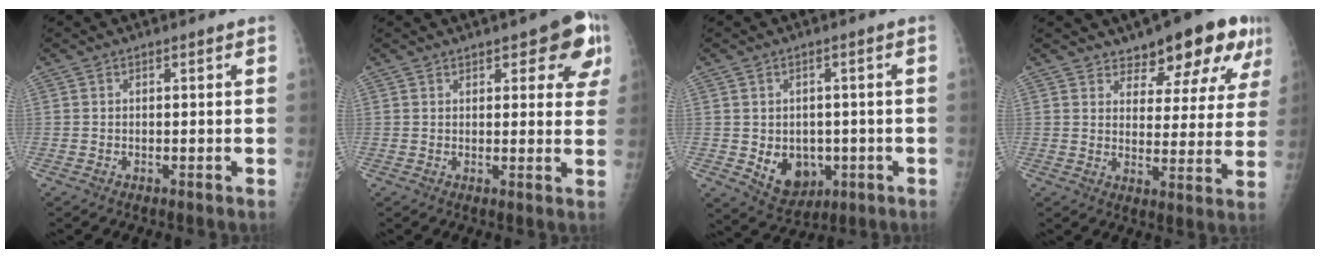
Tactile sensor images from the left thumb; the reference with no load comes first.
{"total": 9.7, "force": [4.8, 4.0, 7.4], "torque": [-0.046, -0.012, 0.051]}
{"total": 8.2, "force": [-1.6, 6.4, 4.9], "torque": [-0.043, 0.000, -0.007]}
{"total": 14.6, "force": [10.3, 5.1, 9.1], "torque": [-0.075, -0.062, 0.129]}